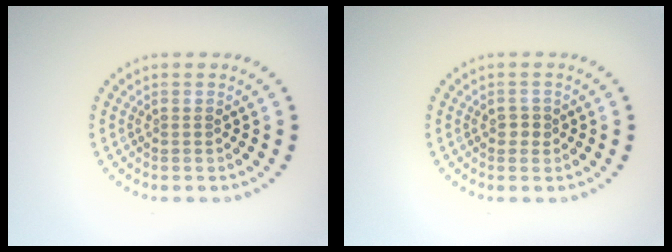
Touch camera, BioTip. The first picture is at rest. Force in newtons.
{"total": 1.2, "press": 1.1, "slide": 0.4}